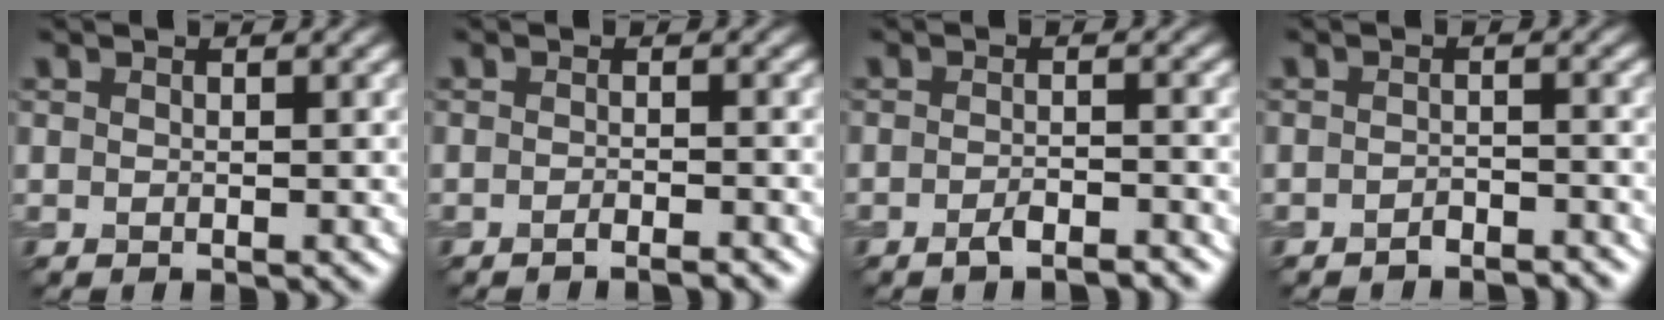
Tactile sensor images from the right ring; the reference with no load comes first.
{"total": 1.5, "force": [-1.1, 0.3, 0.9], "torque": [-0.006, -0.001, -0.022]}
{"total": 2.4, "force": [-1.9, 0.5, 1.4], "torque": [-0.020, 0.002, -0.035]}
{"total": 1.9, "force": [-1.7, 0.5, 0.6], "torque": [-0.006, 0.004, -0.029]}